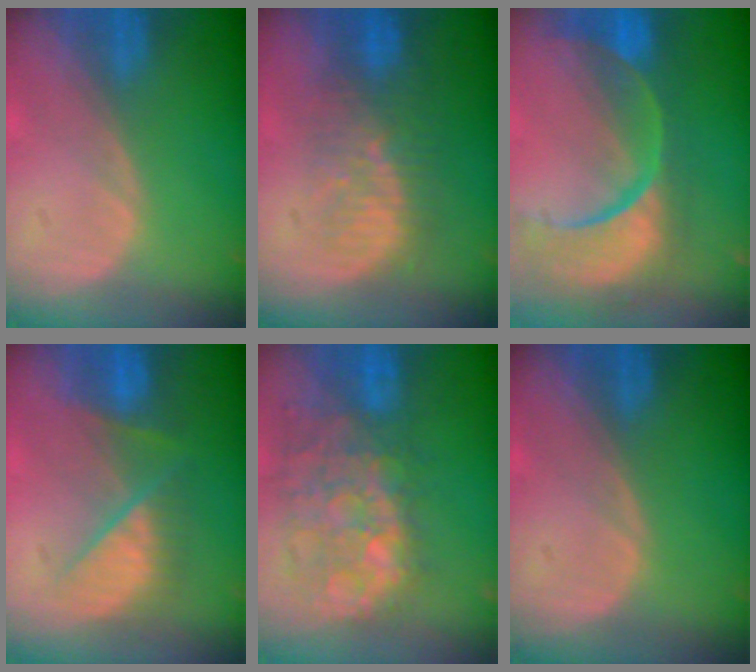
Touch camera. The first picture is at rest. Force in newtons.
{"total": 8.7, "press": 8.0, "slide": 3.6}
{"total": 13.7, "press": 10.8, "slide": 8.4}
{"total": 7.2, "press": 7.2, "slide": 0.5}
{"total": 11.7, "press": 10.8, "slide": 4.4}
{"total": 0.0}